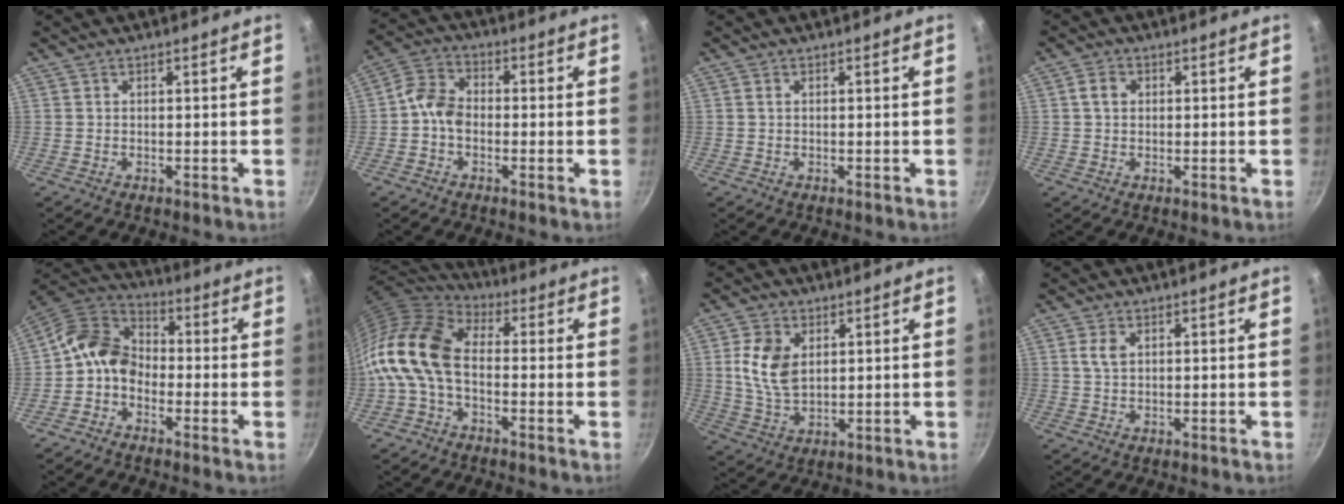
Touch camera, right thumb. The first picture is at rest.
{"total": 6.0, "force": [-1.3, 4.3, 3.9], "torque": [-0.067, 0.028, -0.041]}
{"total": 0.7, "force": [0.3, 0.5, 0.5], "torque": [-0.010, 0.002, 0.004]}
{"total": 3.0, "force": [0.7, 2.3, 1.8], "torque": [-0.023, 0.005, 0.009]}
{"total": 9.1, "force": [-2.5, 6.9, 5.5], "torque": [-0.081, 0.041, -0.075]}
{"total": 14.3, "force": [-2.1, 8.8, 11.0], "torque": [-0.211, 0.029, -0.061]}
{"total": 9.3, "force": [2.3, 6.1, 6.7], "torque": [-0.120, -0.014, 0.048]}
{"total": 3.0, "force": [1.0, 1.9, 2.1], "torque": [-0.040, 0.000, 0.019]}